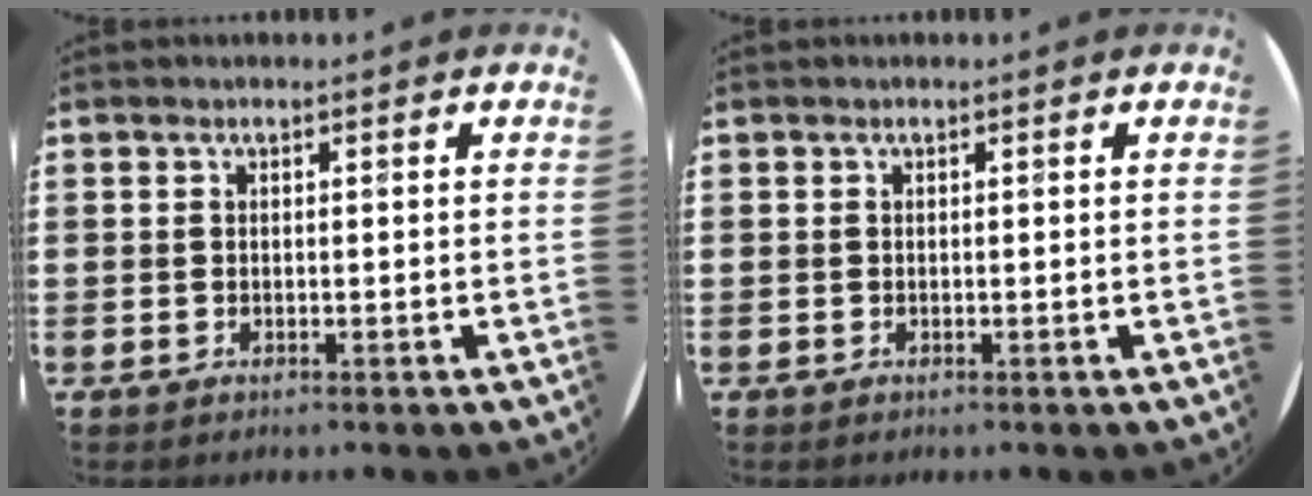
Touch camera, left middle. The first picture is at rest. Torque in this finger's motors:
{"motor_torque": [0.00, 0.00, 0.00, 0.00]}